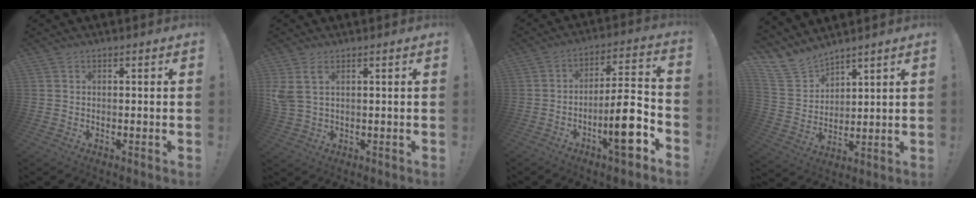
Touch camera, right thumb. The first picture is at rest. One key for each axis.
{"total": 5.2, "fx": 2.0, "fy": 2.5, "fz": 4.1, "tx": -0.082, "ty": -0.011, "tz": 0.040}
{"total": 14.6, "fx": -6.2, "fy": 3.7, "fz": 12.7, "tx": -0.188, "ty": 0.029, "tz": -0.101}
{"total": 8.4, "fx": 7.2, "fy": 4.3, "fz": 0.2, "tx": -0.019, "ty": -0.064, "tz": 0.143}